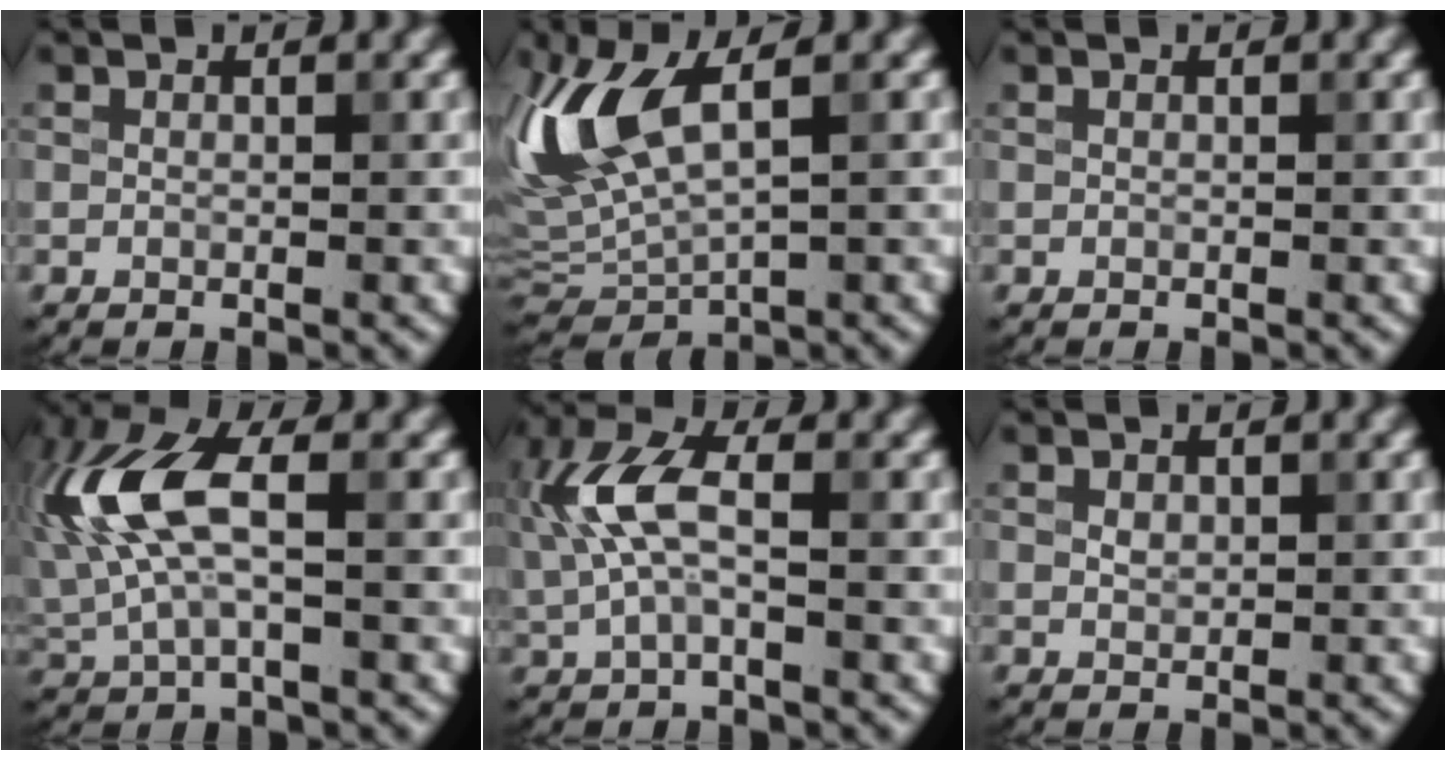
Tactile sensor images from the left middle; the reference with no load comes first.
{"total": 8.1, "force": [2.4, 3.3, 7.0], "torque": [-0.162, 0.009, 0.047]}
{"total": 0.0}
{"total": 8.5, "force": [1.6, 3.7, 7.5], "torque": [-0.181, 0.016, 0.021]}
{"total": 5.5, "force": [0.6, 2.6, 4.9], "torque": [-0.117, 0.015, 0.006]}
{"total": 0.7, "force": [0.3, 0.6, 0.4], "torque": [-0.010, -0.001, 0.006]}